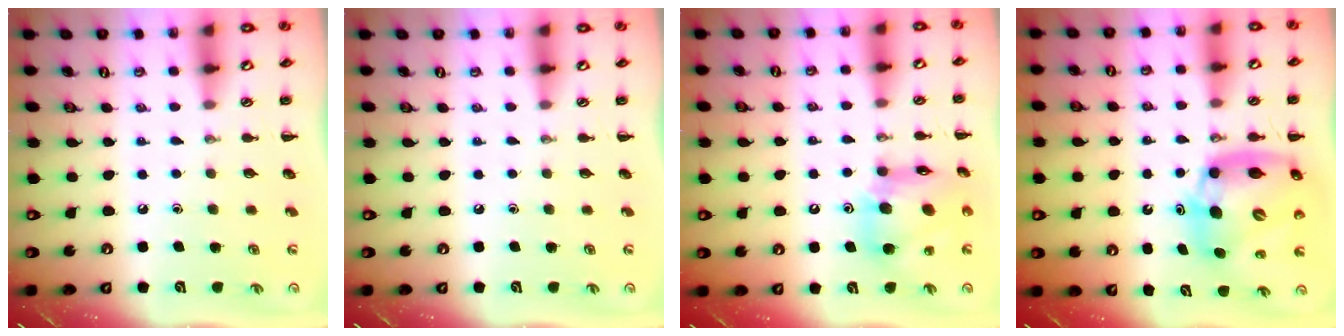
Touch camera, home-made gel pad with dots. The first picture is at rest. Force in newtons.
{"total": 0.0}
{"total": 13.5, "press": 12.9, "slide": 4.1}
{"total": 14.0, "press": 13.5, "slide": 4.0}